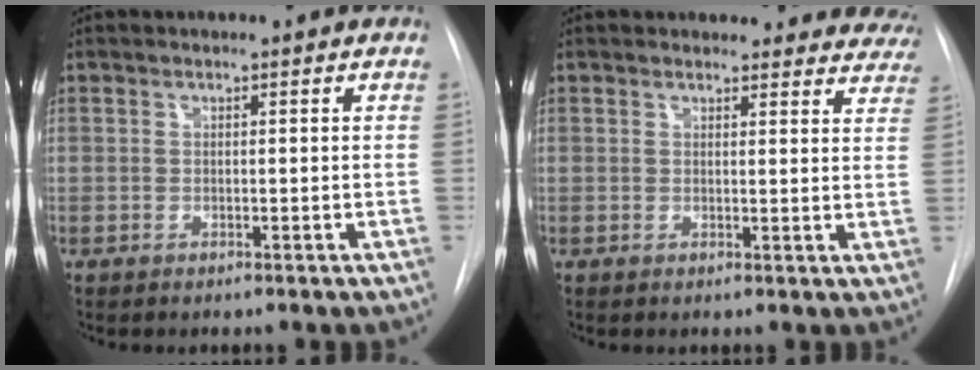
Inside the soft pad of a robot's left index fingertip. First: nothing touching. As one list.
[{"total": 15.2, "force": [14.3, 4.8, 2.0], "torque": [0.010, -0.041, 0.132]}]